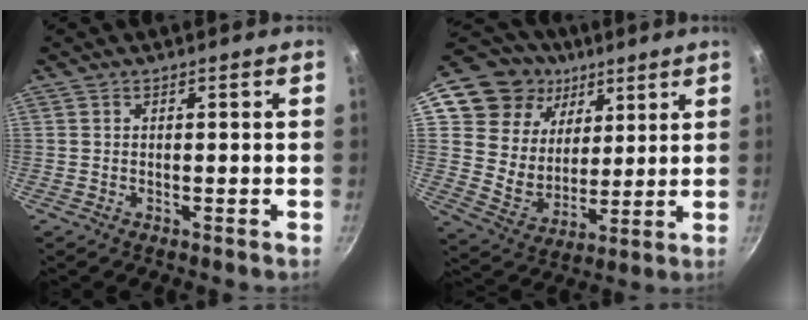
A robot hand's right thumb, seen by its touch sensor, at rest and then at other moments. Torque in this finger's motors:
{"motor_torque": [-0.75, 3.01, 0.50, -0.12, 0.09]}